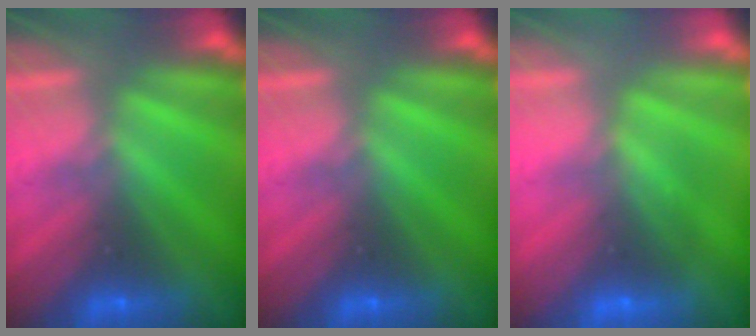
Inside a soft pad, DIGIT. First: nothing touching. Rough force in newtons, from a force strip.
{"total": 0.0}
{"total": 2.7}